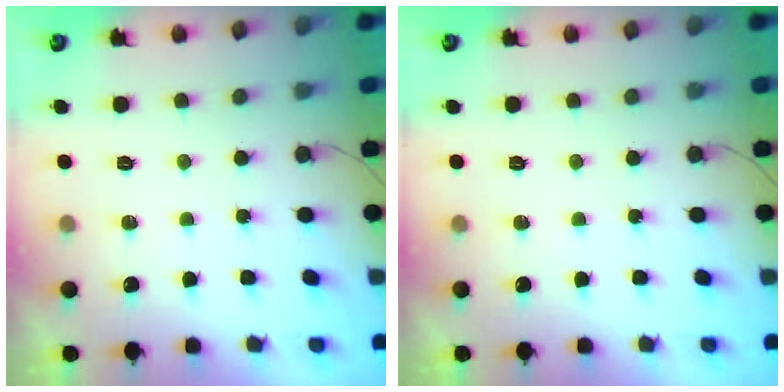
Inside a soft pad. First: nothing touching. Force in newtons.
{"total": 0.0}